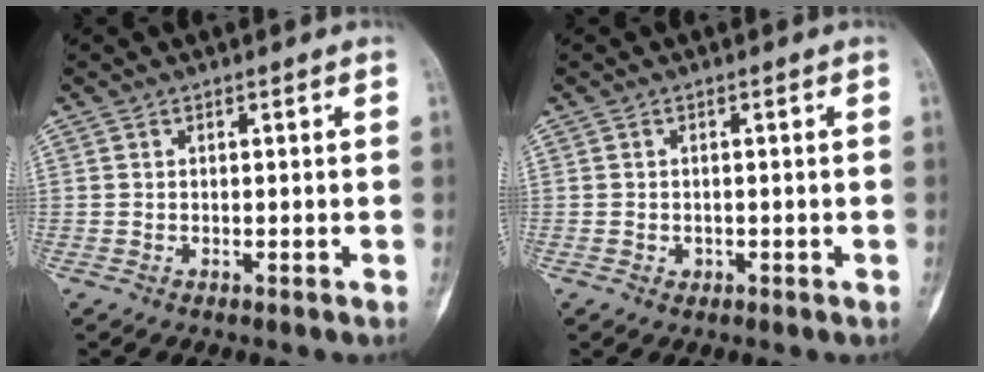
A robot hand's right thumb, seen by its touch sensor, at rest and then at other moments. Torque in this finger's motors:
{"motor_torque": [-0.58, 0.29, 0.03, 0.18, 0.00]}